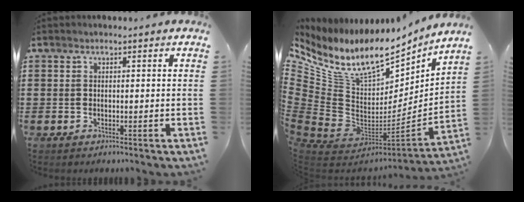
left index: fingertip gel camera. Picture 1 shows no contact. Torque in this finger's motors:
{"motor_torque": [2.14, 0.00, 0.55, 0.21]}